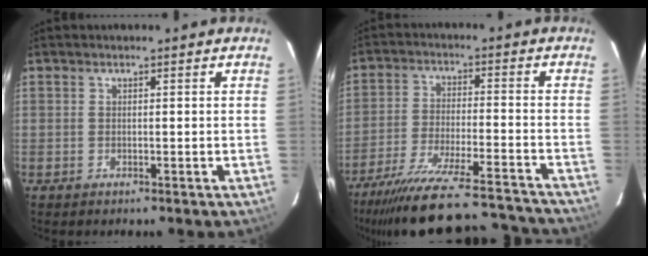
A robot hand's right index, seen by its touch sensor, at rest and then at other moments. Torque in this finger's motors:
{"motor_torque": [0.99, -1.15, 0.76, 0.12]}